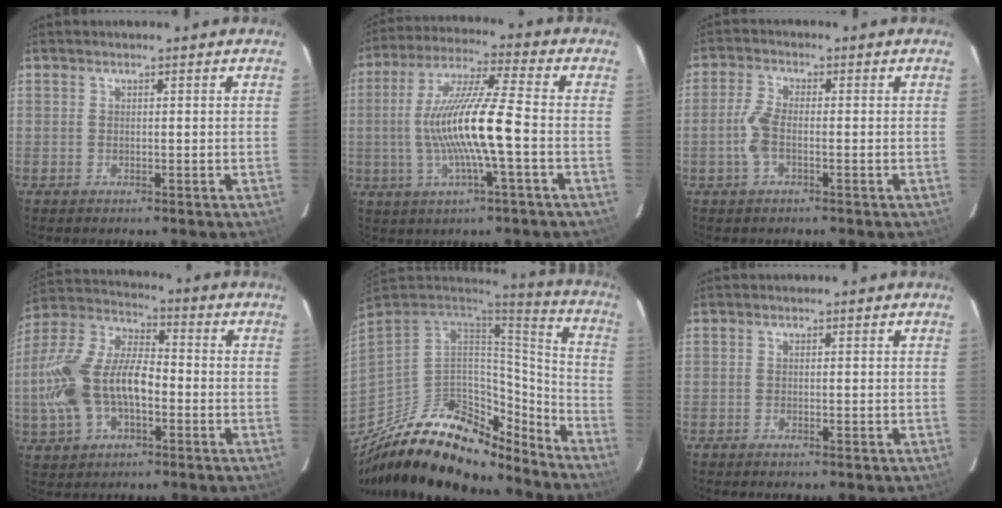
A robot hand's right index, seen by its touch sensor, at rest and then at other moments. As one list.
[{"total": 14.6, "force": [-2.3, 0.6, 14.4], "torque": [-0.278, 0.003, -0.041]}, {"total": 4.6, "force": [-1.3, 1.9, 4.0], "torque": [-0.095, 0.005, -0.027]}, {"total": 17.2, "force": [-3.6, 9.3, 14.0], "torque": [-0.304, 0.012, -0.066]}, {"total": 27.9, "force": [-21.1, 12.3, 13.5], "torque": [-0.255, 0.026, -0.323]}, {"total": 0.6, "force": [-0.5, 0.1, 0.2], "torque": [-0.005, -0.001, -0.011]}]